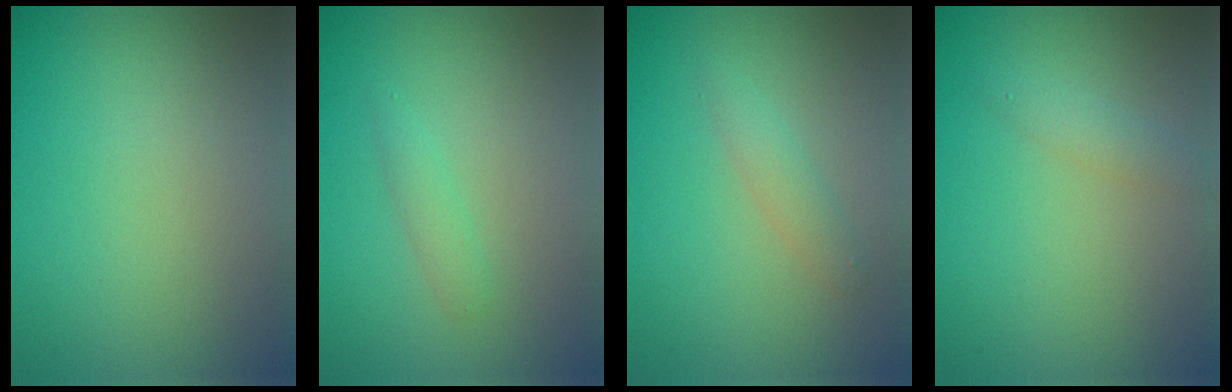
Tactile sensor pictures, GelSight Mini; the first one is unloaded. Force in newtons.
{"total": 1.1, "press": 1.1, "slide": 0.1}
{"total": 1.5, "press": 1.5, "slide": 0.0}
{"total": 1.4, "press": 1.4, "slide": 0.1}